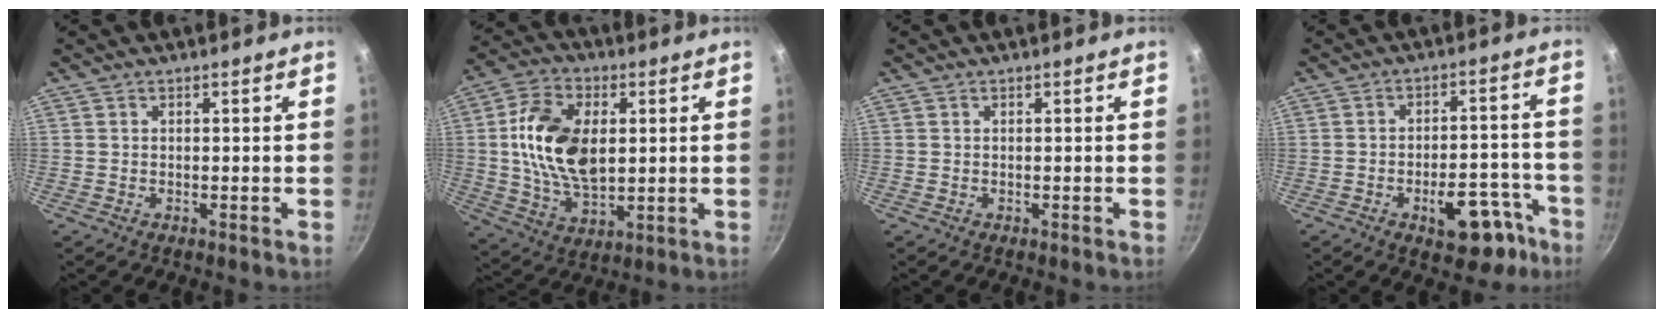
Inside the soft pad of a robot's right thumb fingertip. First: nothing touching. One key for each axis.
{"total": 15.9, "fx": 2.1, "fy": 9.9, "fz": 12.3, "tx": -0.207, "ty": -0.002, "tz": 0.037}
{"total": 0.0}
{"total": 12.4, "fx": -6.4, "fy": 6.4, "fz": 8.5, "tx": -0.064, "ty": 0.050, "tz": -0.078}